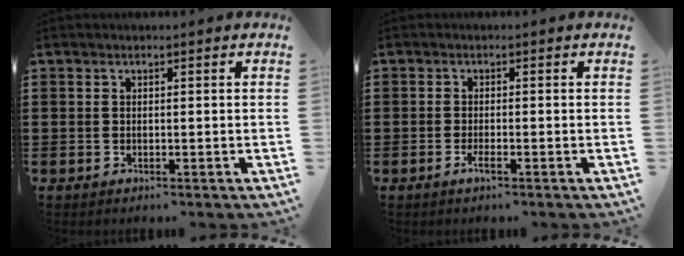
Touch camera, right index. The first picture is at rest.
{"total": 1.5, "force": [-0.8, 0.1, 1.3], "torque": [-0.031, -0.009, -0.016]}